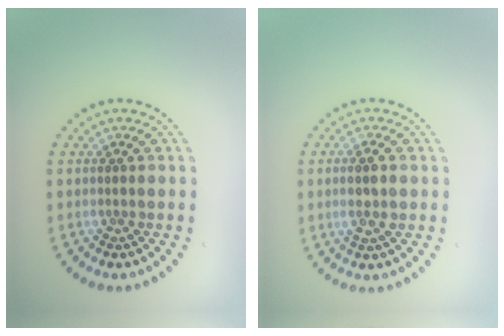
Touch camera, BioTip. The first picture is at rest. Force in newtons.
{"total": 2.3, "press": 2.1, "slide": 0.8}